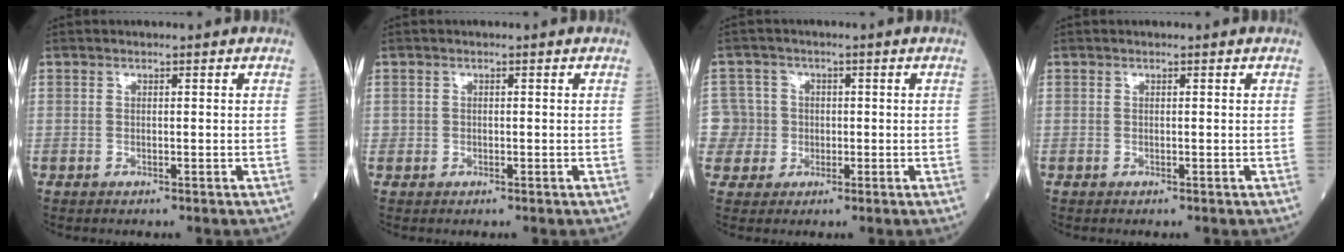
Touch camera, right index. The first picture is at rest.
{"total": 0.6, "force": [-0.2, 0.6, 0.1], "torque": [-0.001, 0.004, -0.005]}
{"total": 6.1, "force": [-0.7, 6.0, -0.3], "torque": [0.006, 0.024, -0.012]}
{"total": 0.0}